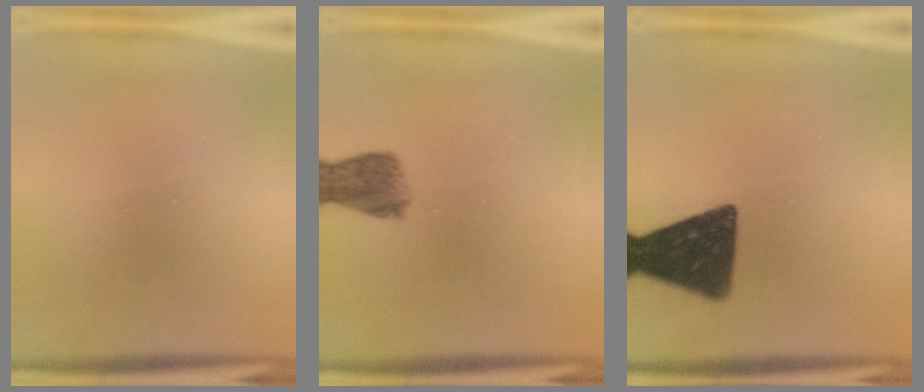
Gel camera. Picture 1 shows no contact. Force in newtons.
{"total": 5.6}
{"total": 14.2}